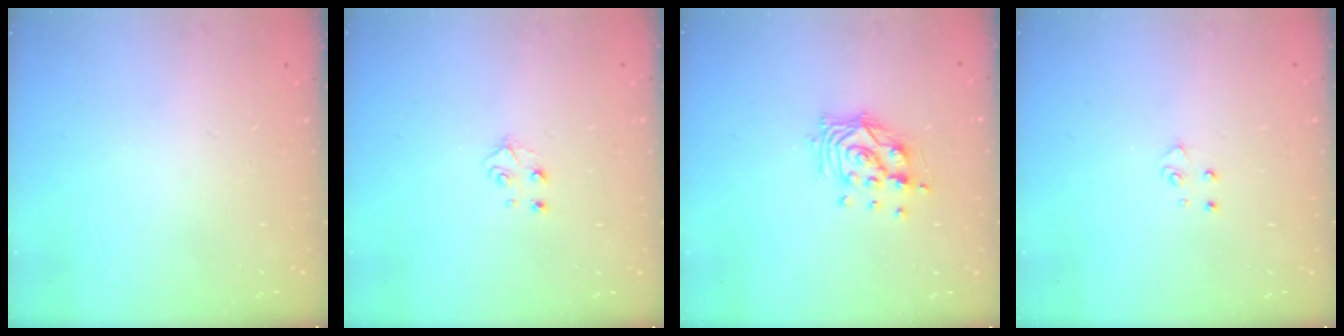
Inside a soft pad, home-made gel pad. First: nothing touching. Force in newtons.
{"total": 4.1, "press": 4.0, "slide": 0.5}
{"total": 10.1, "press": 10.0, "slide": 1.1}
{"total": 4.0, "press": 4.0, "slide": 0.4}